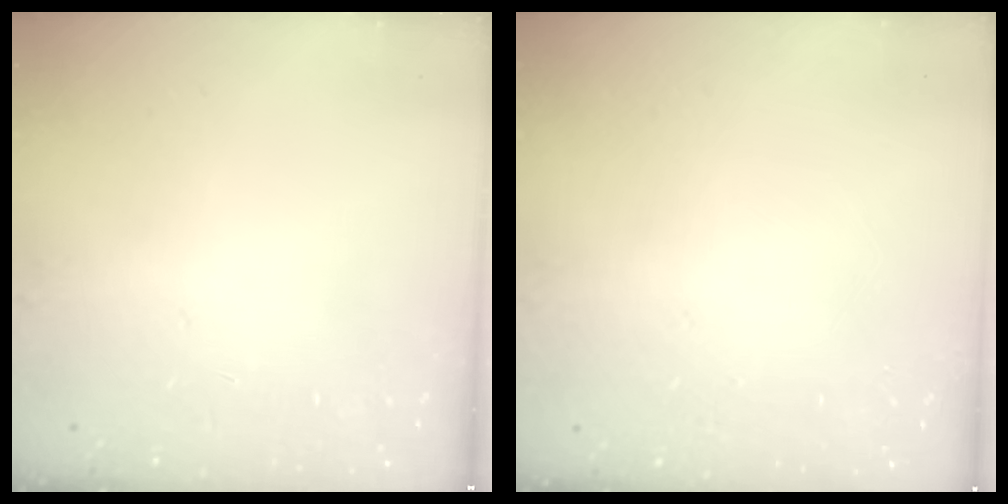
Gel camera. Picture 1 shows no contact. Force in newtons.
{"total": 0.0}